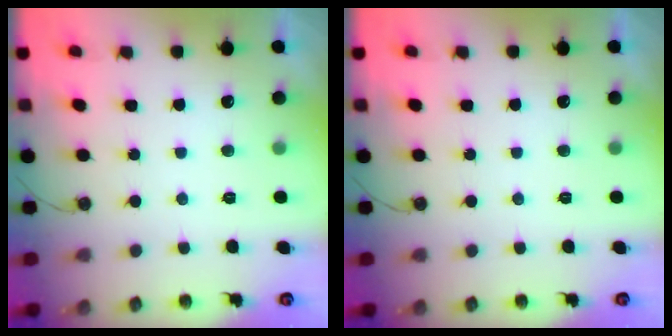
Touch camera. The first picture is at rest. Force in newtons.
{"total": 0.0}